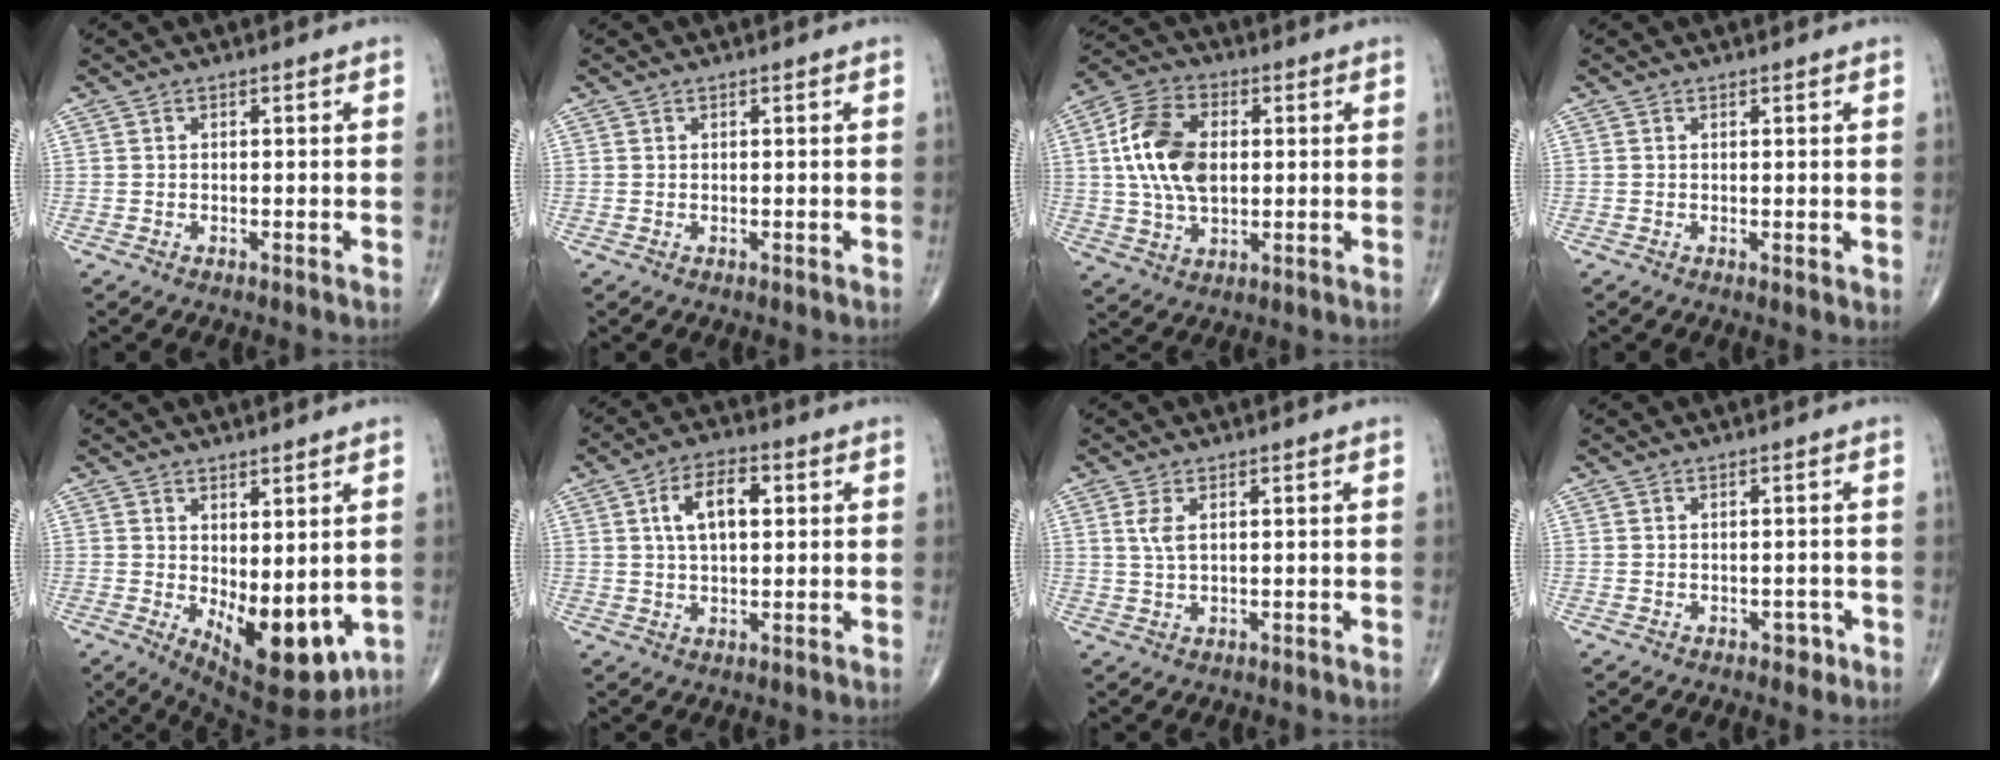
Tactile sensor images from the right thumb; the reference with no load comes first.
{"total": 0.0}
{"total": 13.7, "force": [1.5, 8.5, 10.7], "torque": [-0.198, 0.011, 0.025]}
{"total": 1.0, "force": [0.3, 0.4, 0.9], "torque": [-0.017, -0.006, 0.004]}
{"total": 12.0, "force": [-1.3, 5.5, 10.6], "torque": [-0.133, -0.024, 0.002]}
{"total": 8.3, "force": [2.1, 4.4, 6.8], "torque": [-0.108, 0.010, 0.032]}
{"total": 2.8, "force": [0.9, 1.1, 2.4], "torque": [-0.058, 0.002, 0.025]}
{"total": 1.6, "force": [-0.8, 1.1, 0.8], "torque": [-0.002, 0.005, -0.010]}